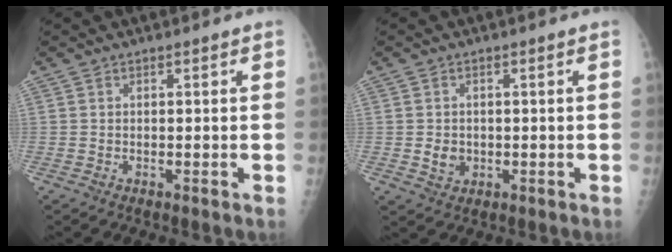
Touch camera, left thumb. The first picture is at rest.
{"total": 3.0, "force": [-0.3, 2.6, 1.5], "torque": [-0.012, 0.001, 0.003]}